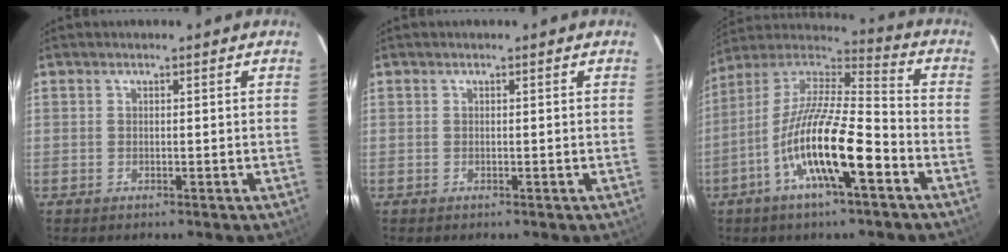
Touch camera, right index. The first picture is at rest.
{"total": 0.0}
{"total": 18.4, "force": [-7.9, 4.1, 16.1], "torque": [-0.296, -0.019, -0.155]}